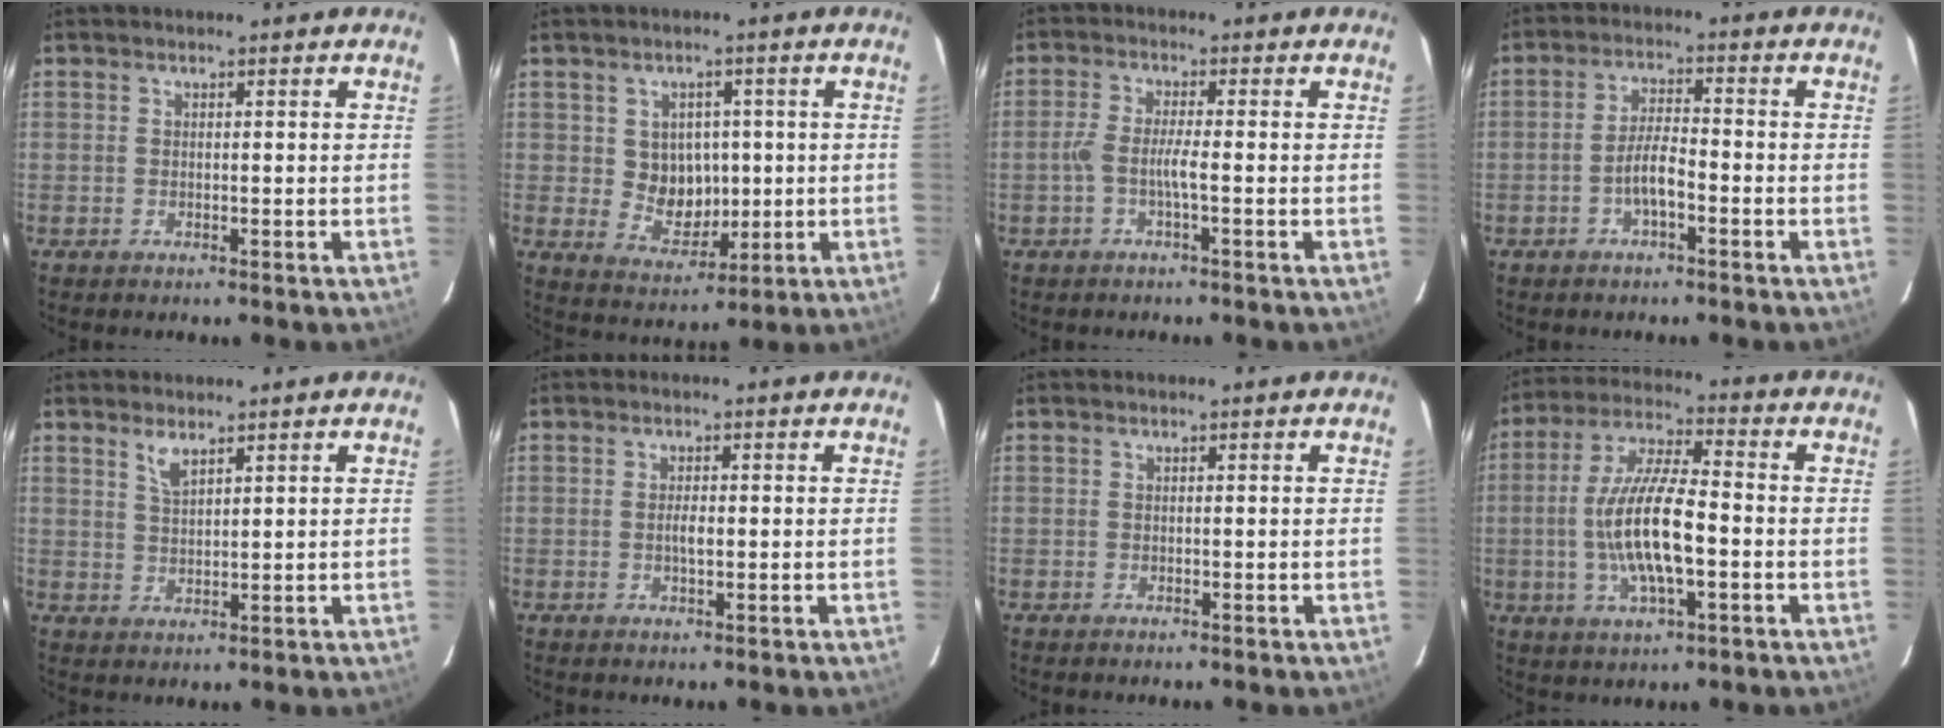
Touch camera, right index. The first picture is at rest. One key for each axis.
{"total": 7.4, "fx": 0.5, "fy": 6.6, "fz": 3.3, "tx": -0.061, "ty": 0.003, "tz": 0.026}
{"total": 3.5, "fx": -1.3, "fy": -0.1, "fz": 3.2, "tx": -0.071, "ty": 0.003, "tz": -0.026}
{"total": 4.6, "fx": -2.1, "fy": 1.2, "fz": 4.0, "tx": -0.080, "ty": 0.005, "tz": -0.039}
{"total": 3.1, "fx": 2.2, "fy": 0.9, "fz": 1.9, "tx": -0.037, "ty": -0.001, "tz": 0.042}
{"total": 1.8, "fx": -0.2, "fy": 0.7, "fz": 1.7, "tx": -0.031, "ty": 0.001, "tz": -0.003}
{"total": 0.0}
{"total": 13.9, "fx": -2.4, "fy": 3.9, "fz": 13.1, "tx": -0.262, "ty": -0.002, "tz": -0.042}